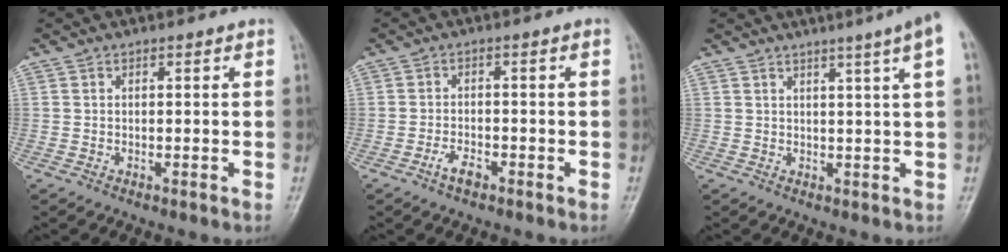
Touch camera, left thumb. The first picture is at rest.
{"total": 2.8, "force": [-1.8, 1.2, 1.8], "torque": [-0.037, 0.011, -0.036]}
{"total": 7.2, "force": [4.1, -0.9, 5.8], "torque": [-0.078, -0.001, 0.046]}